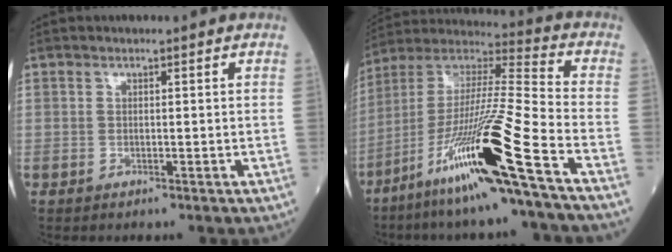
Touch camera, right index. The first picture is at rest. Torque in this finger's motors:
{"motor_torque": [1.87, -0.27, 1.06, 0.21]}